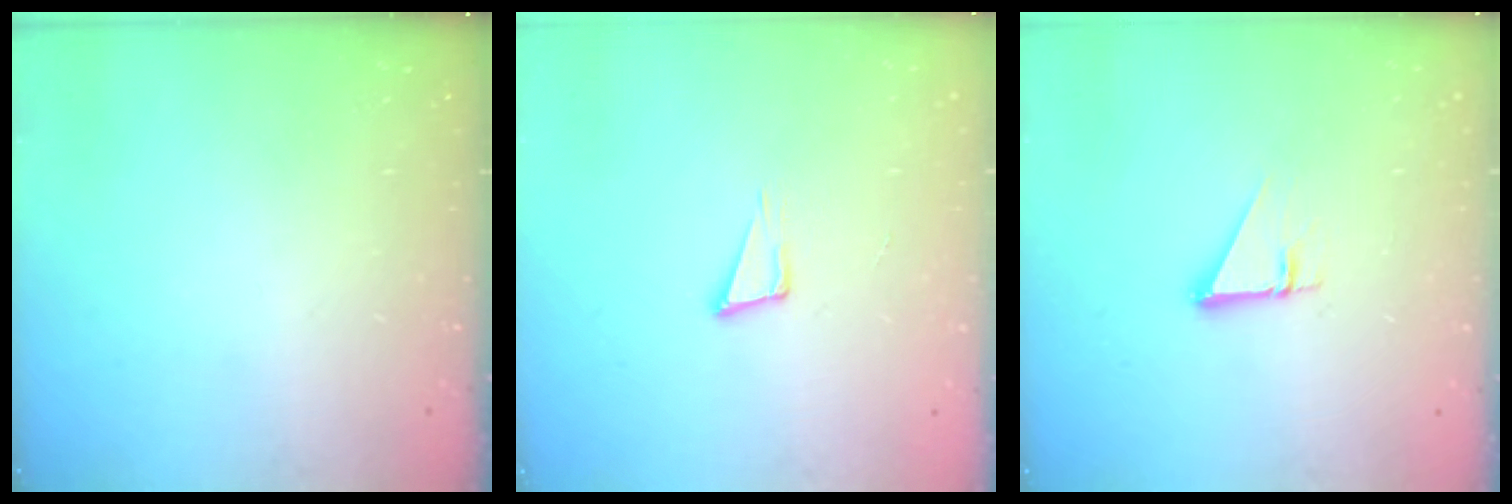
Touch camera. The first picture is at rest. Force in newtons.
{"total": 4.6, "press": 3.4, "slide": 3.2}
{"total": 2.7, "press": 2.7, "slide": 0.1}